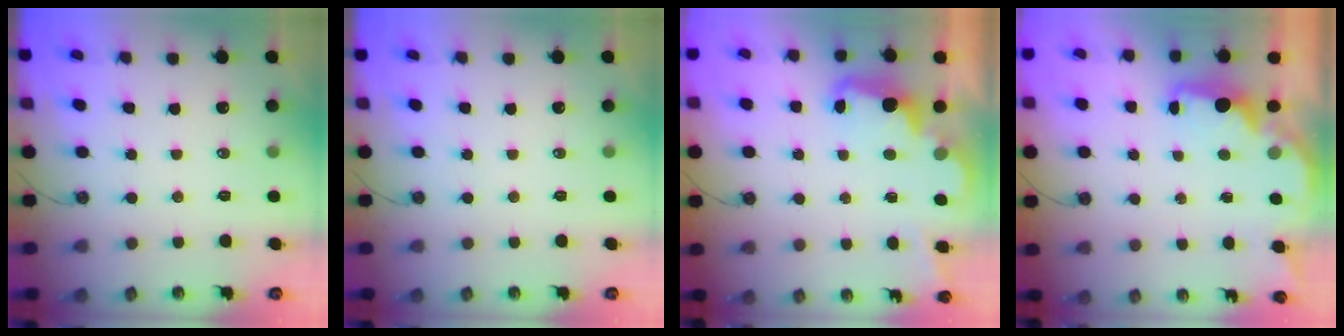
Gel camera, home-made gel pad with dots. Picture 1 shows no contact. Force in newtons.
{"total": 0.0}
{"total": 3.3, "press": 3.3, "slide": 0.7}
{"total": 2.3, "press": 2.1, "slide": 0.8}